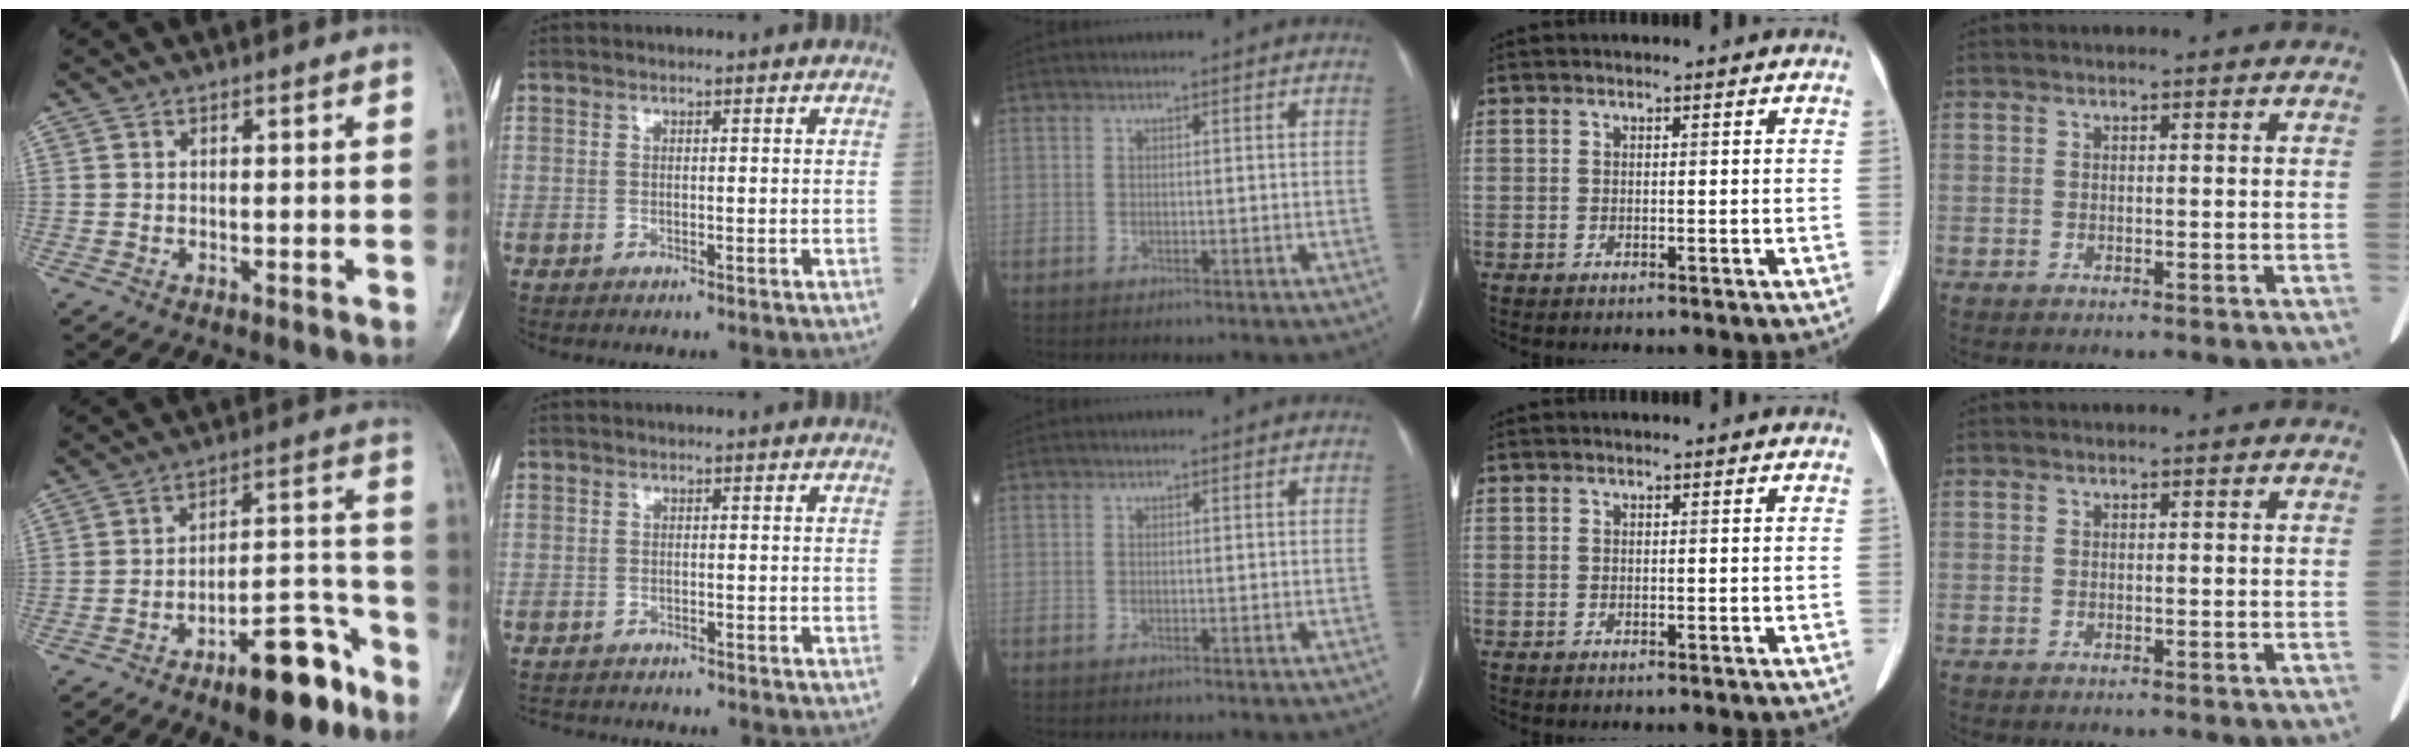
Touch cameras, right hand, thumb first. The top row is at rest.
{"thumb": {"total": 15.1, "force": [-9.6, 5.5, 10.4], "torque": [-0.121, 0.087, -0.148]}, "index": {"total": 3.1, "force": [-2.9, 1.1, 0.3], "torque": [-0.004, -0.005, -0.045]}}